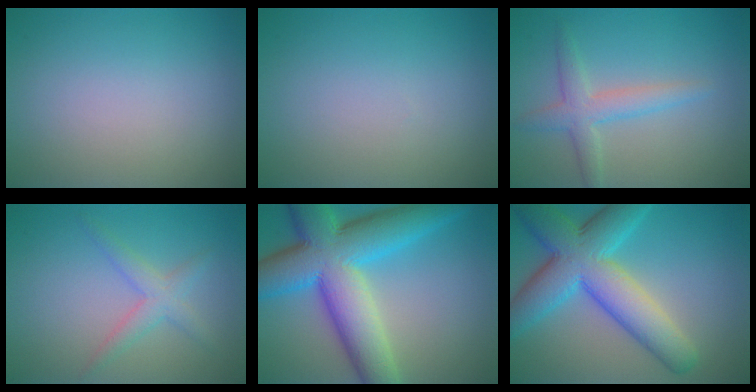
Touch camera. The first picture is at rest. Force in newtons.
{"total": 0.0}
{"total": 3.0, "press": 3.0, "slide": 0.1}
{"total": 2.3, "press": 2.3, "slide": 0.1}
{"total": 12.7, "press": 12.7, "slide": 0.4}
{"total": 9.7, "press": 9.7, "slide": 0.2}